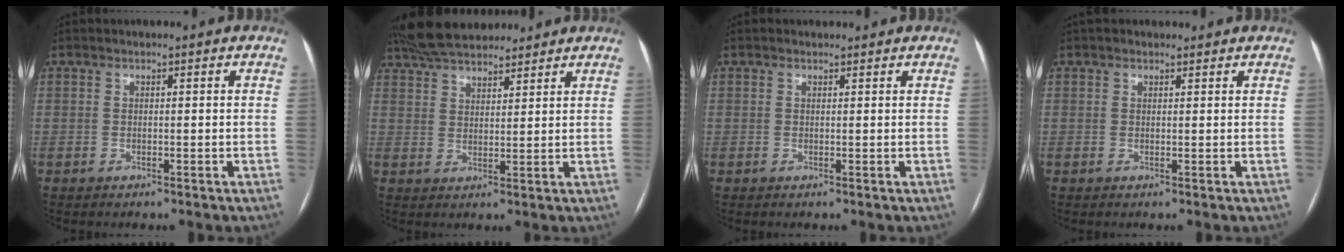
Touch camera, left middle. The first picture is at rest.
{"total": 11.6, "force": [10.3, 3.2, 4.3], "torque": [-0.077, 0.037, 0.174]}
{"total": 0.9, "force": [0.8, 0.4, 0.0], "torque": [-0.006, 0.007, 0.012]}
{"total": 2.0, "force": [1.7, 0.9, 0.4], "torque": [-0.006, 0.022, 0.025]}